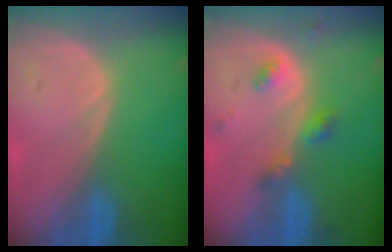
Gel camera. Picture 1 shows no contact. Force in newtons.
{"total": 3.8, "press": 3.7, "slide": 0.5}